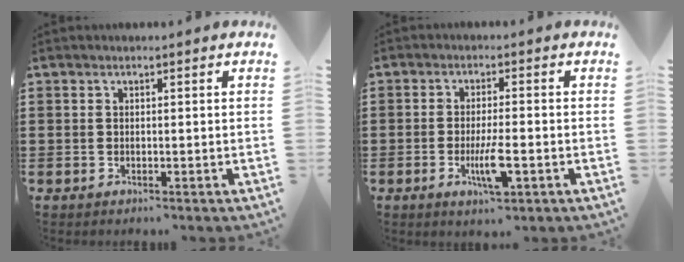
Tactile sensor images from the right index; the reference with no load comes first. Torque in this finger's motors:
{"motor_torque": [0.57, 0.15, 0.24, 0.07]}